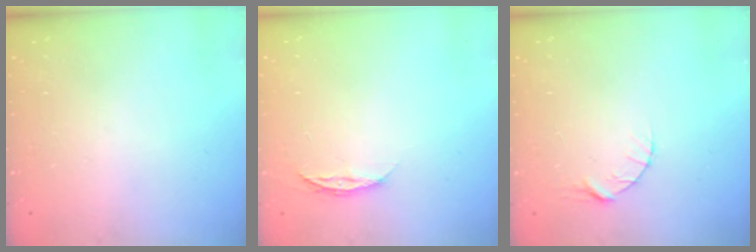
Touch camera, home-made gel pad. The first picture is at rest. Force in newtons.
{"total": 4.9, "press": 4.9, "slide": 0.6}
{"total": 5.0, "press": 4.9, "slide": 0.7}